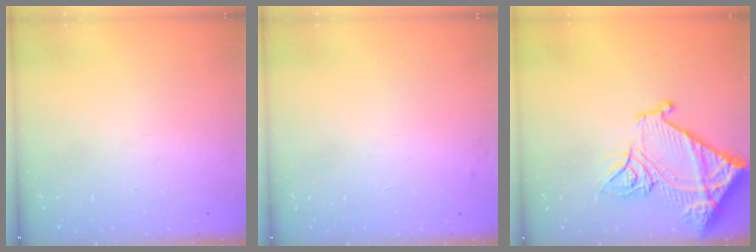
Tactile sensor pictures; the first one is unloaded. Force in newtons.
{"total": 3.2, "press": 3.2, "slide": 0.4}
{"total": 18.3, "press": 18.1, "slide": 2.2}